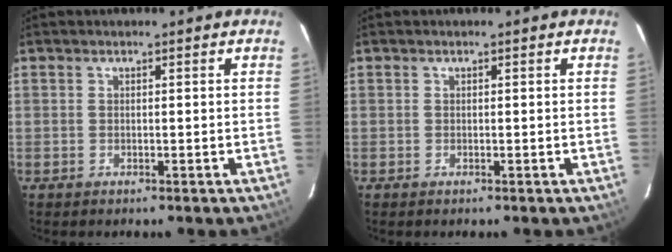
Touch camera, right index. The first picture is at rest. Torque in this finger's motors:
{"motor_torque": [-0.01, -0.01, -0.03, 0.00]}